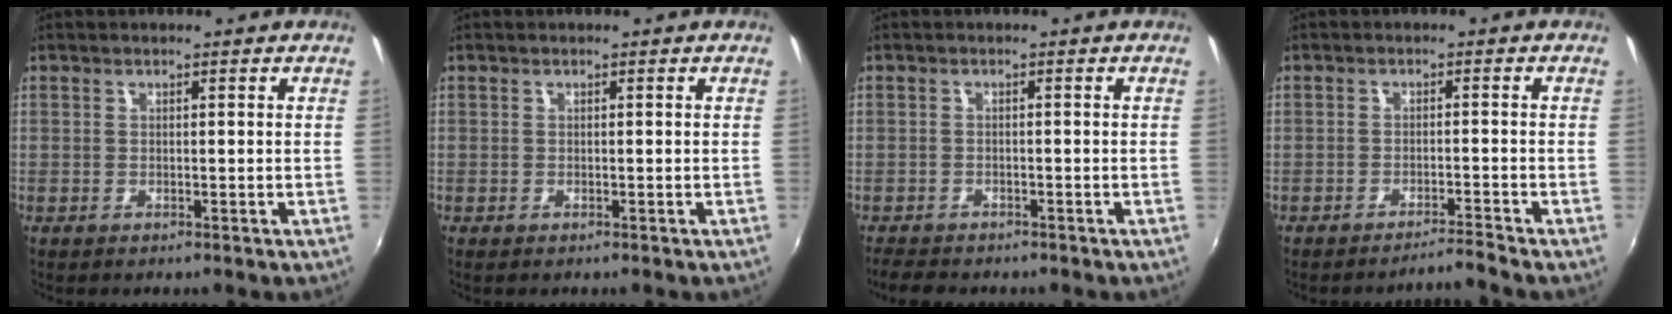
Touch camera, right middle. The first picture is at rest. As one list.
[{"total": 0.0}, {"total": 4.1, "force": [-3.6, 1.4, 1.1], "torque": [-0.040, -0.013, -0.066]}, {"total": 2.9, "force": [-2.5, -1.4, -0.2], "torque": [-0.002, 0.004, -0.042]}]